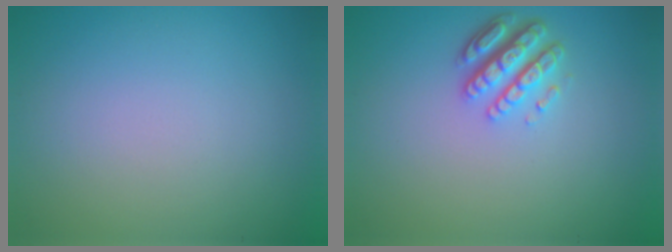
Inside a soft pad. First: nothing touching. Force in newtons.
{"total": 3.8, "press": 3.0, "slide": 2.2}